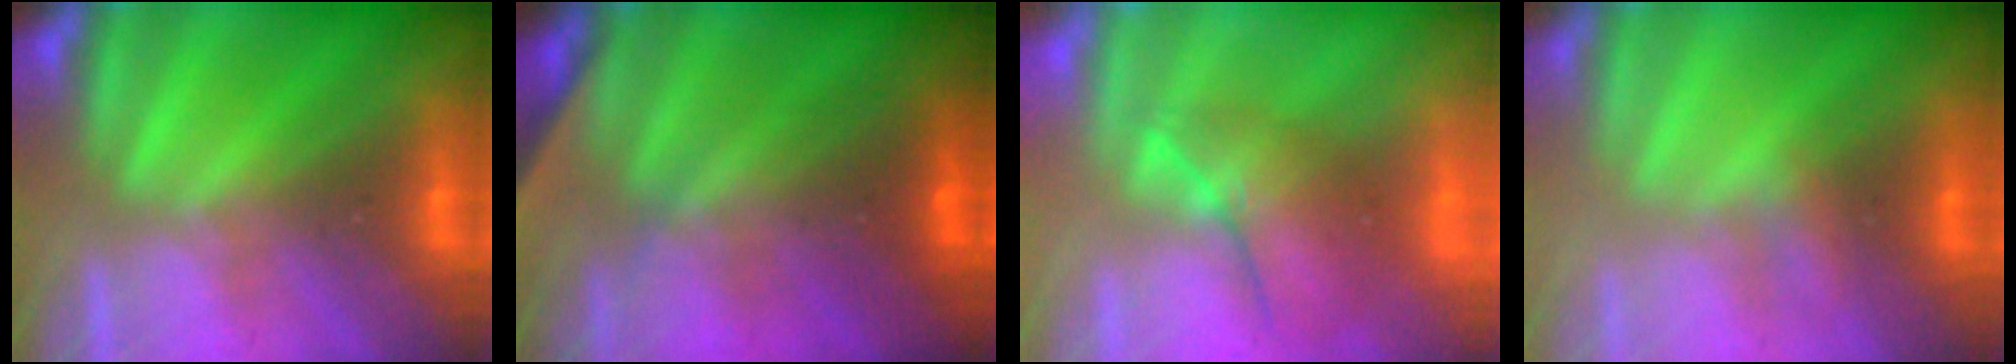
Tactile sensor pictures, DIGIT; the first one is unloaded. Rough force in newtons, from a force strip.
{"total": 6.9}
{"total": 2.3}
{"total": 2.1}